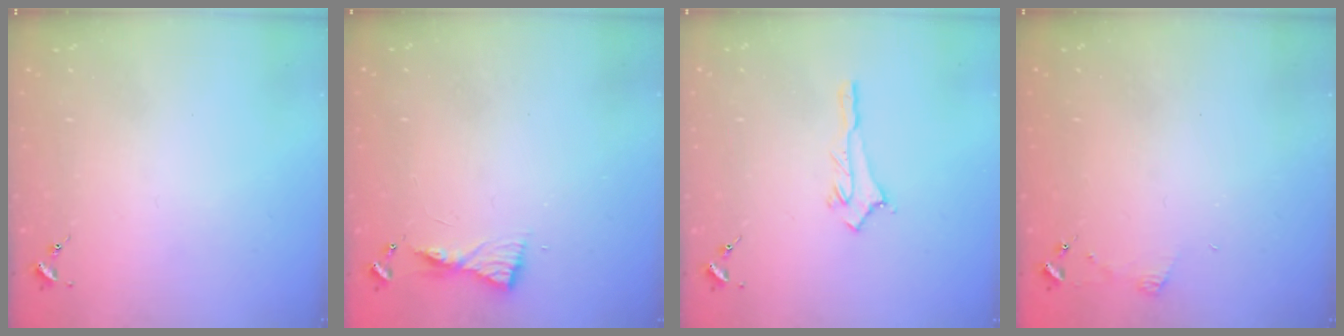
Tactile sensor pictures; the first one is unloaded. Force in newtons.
{"total": 5.6, "press": 5.6, "slide": 0.5}
{"total": 2.8, "press": 2.8, "slide": 0.3}
{"total": 3.6, "press": 3.6, "slide": 0.4}